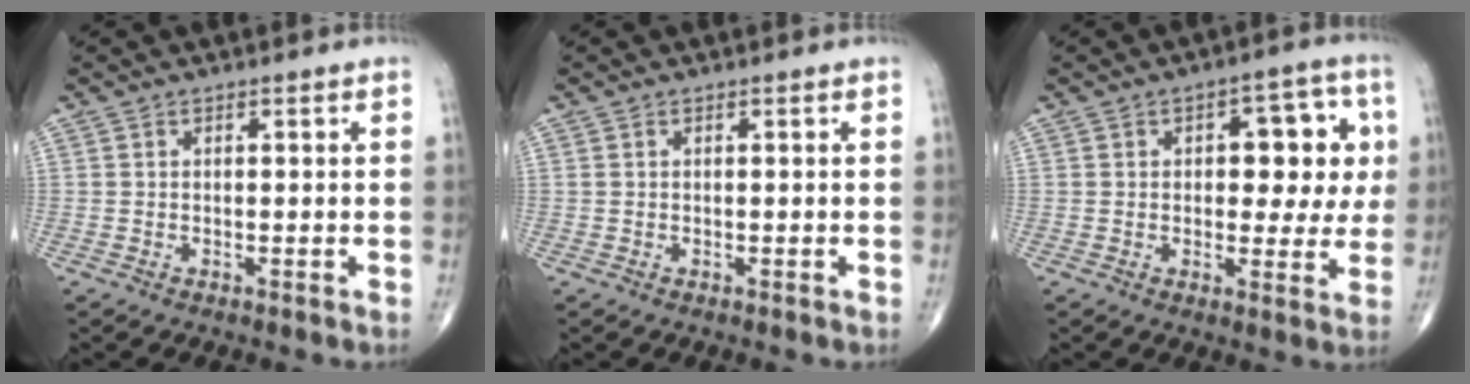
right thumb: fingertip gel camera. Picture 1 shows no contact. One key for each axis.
{"total": 0.0}
{"total": 11.4, "fx": 2.0, "fy": 6.0, "fz": 9.5, "tx": -0.075, "ty": 0.007, "tz": 0.024}